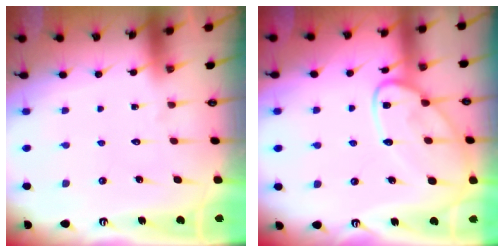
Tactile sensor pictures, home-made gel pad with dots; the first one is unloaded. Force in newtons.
{"total": 13.8, "press": 13.8, "slide": 1.1}